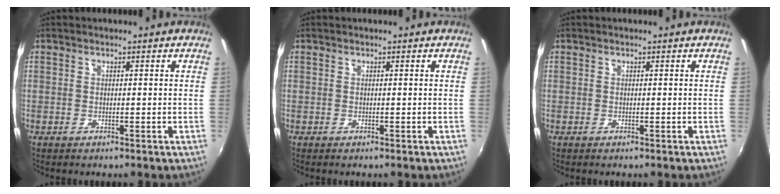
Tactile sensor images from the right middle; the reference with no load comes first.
{"total": 0.0}
{"total": 0.0}